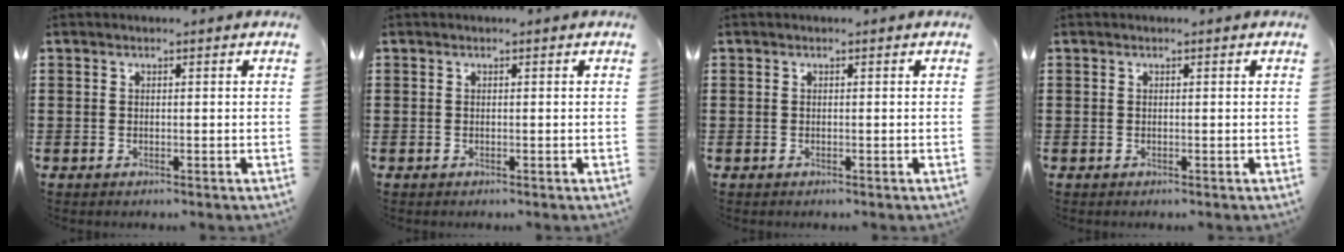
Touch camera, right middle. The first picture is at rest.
{"total": 0.0}
{"total": 0.0}
{"total": 0.0}